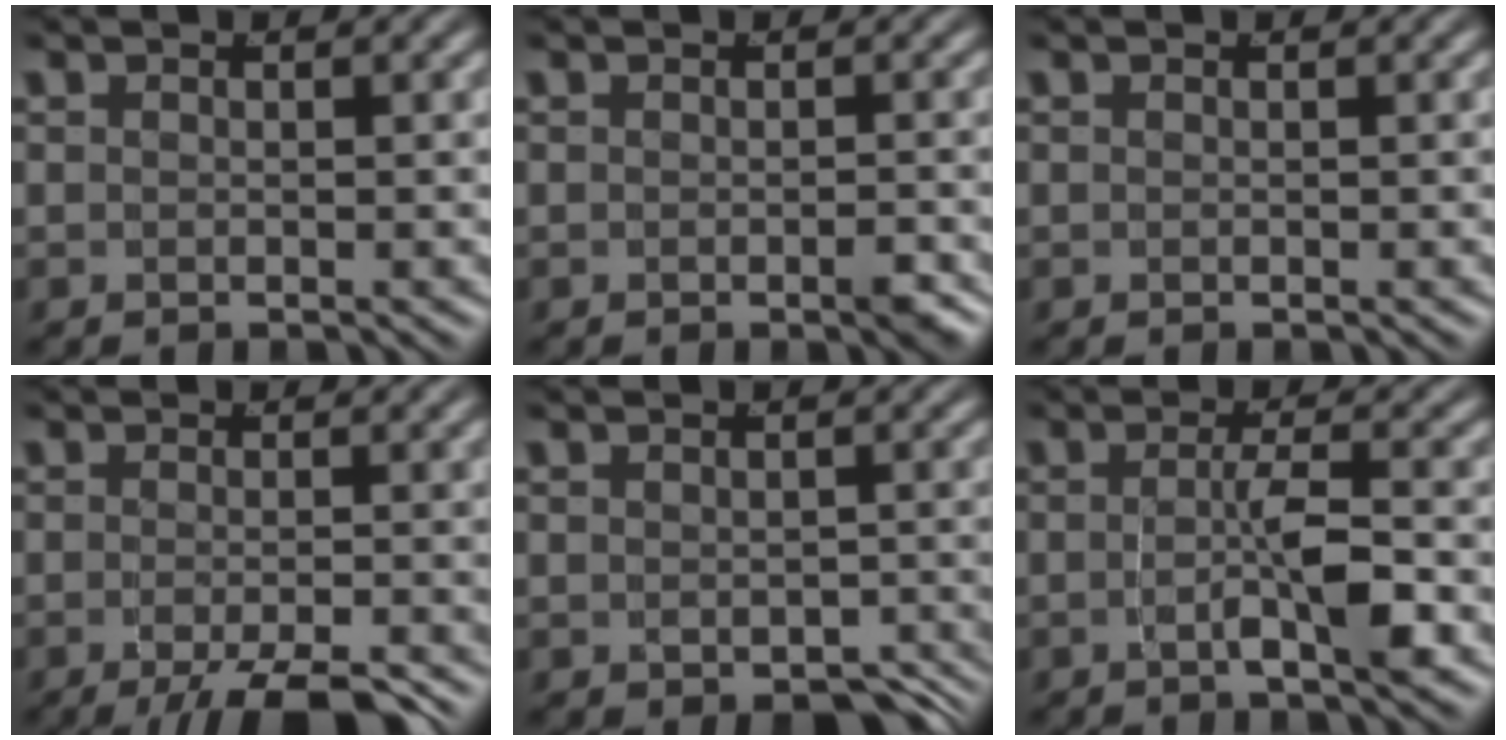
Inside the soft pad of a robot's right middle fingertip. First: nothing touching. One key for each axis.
{"total": 1.0, "fx": -0.6, "fy": 0.3, "fz": 0.8, "tx": -0.011, "ty": 0.001, "tz": -0.012}
{"total": 0.0}
{"total": 6.4, "fx": -4.5, "fy": 1.7, "fz": 4.2, "tx": -0.056, "ty": -0.020, "tz": -0.057}
{"total": 3.4, "fx": -2.3, "fy": 1.3, "fz": 2.2, "tx": -0.021, "ty": -0.019, "tz": -0.022}
{"total": 3.5, "fx": -1.3, "fy": 0.2, "fz": 3.2, "tx": -0.047, "ty": -0.001, "tz": -0.020}